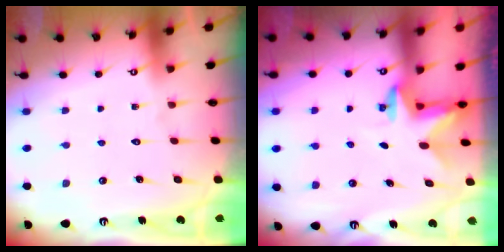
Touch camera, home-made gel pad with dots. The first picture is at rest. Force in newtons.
{"total": 2.5, "press": 2.4, "slide": 0.5}